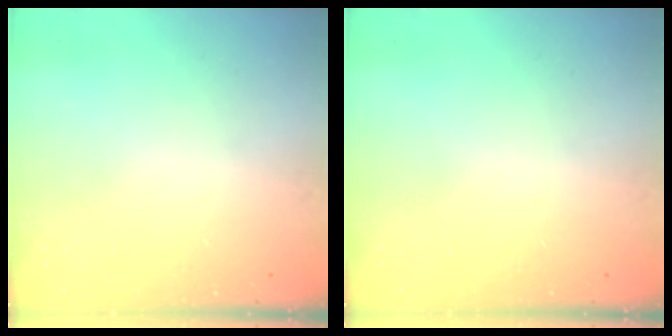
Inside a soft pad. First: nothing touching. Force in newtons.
{"total": 0.0}